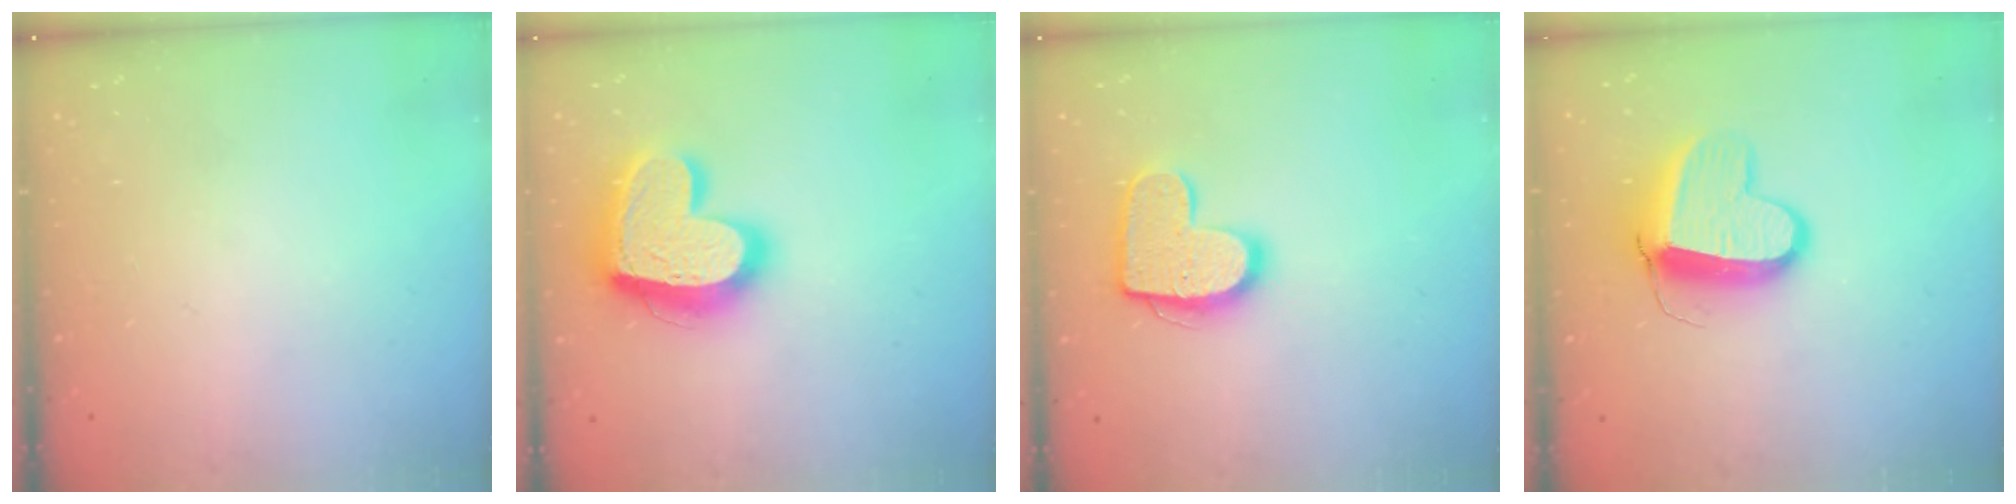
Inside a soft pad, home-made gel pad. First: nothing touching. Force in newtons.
{"total": 19.9, "press": 19.9, "slide": 1.1}
{"total": 12.8, "press": 12.8, "slide": 0.6}
{"total": 11.5, "press": 11.4, "slide": 1.3}